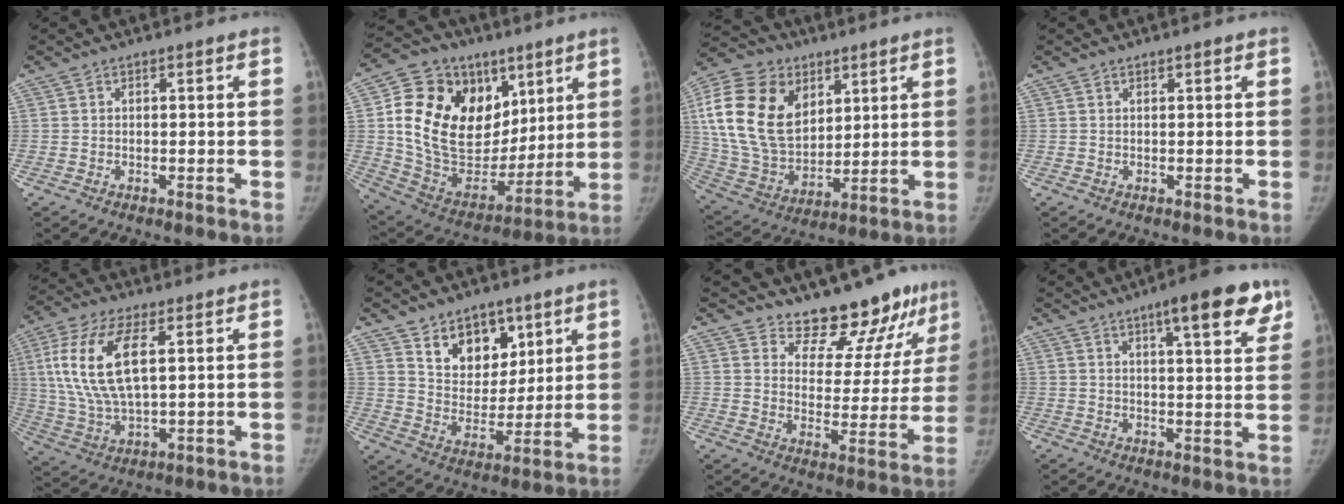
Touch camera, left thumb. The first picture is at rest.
{"total": 27.1, "force": [8.6, 19.0, 17.3], "torque": [-0.274, -0.008, 0.166]}
{"total": 23.2, "force": [7.4, 16.2, 14.9], "torque": [-0.282, -0.014, 0.142]}
{"total": 0.7, "force": [0.5, 0.2, 0.4], "torque": [-0.004, -0.001, 0.008]}
{"total": 15.5, "force": [4.1, 6.9, 13.3], "torque": [-0.281, -0.007, 0.083]}
{"total": 12.4, "force": [7.2, 8.2, 5.9], "torque": [-0.051, -0.047, 0.131]}
{"total": 13.6, "force": [11.8, 5.2, 4.4], "torque": [-0.011, -0.100, 0.167]}
{"total": 13.1, "force": [7.6, 3.3, 10.1], "torque": [-0.111, -0.026, 0.100]}